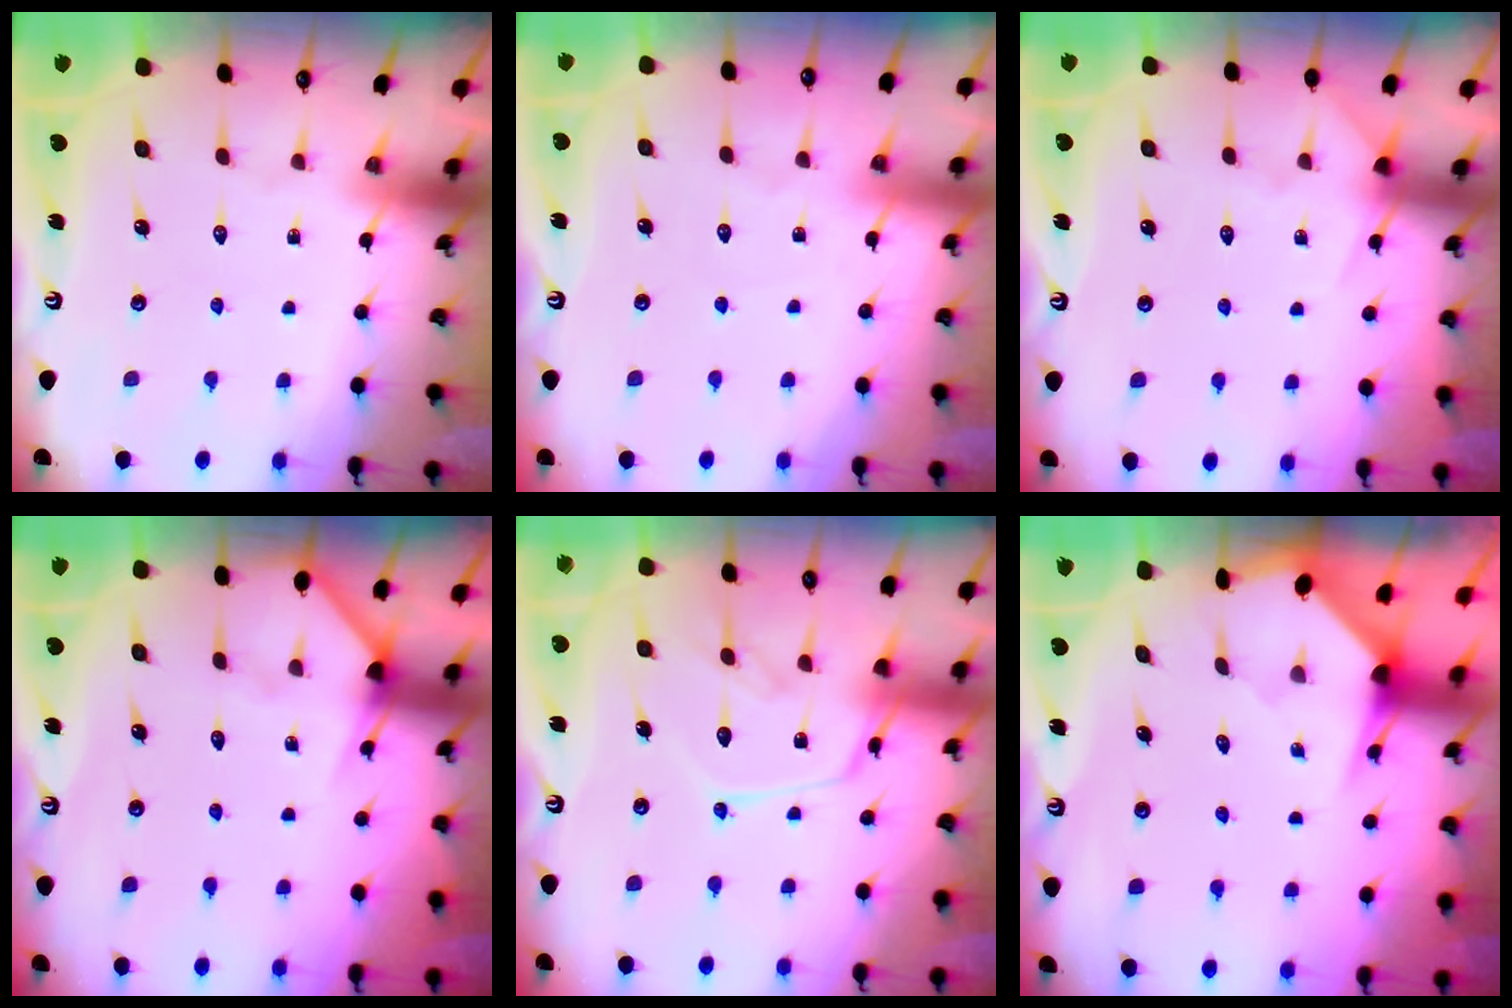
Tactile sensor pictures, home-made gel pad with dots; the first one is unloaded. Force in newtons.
{"total": 2.4, "press": 2.4, "slide": 0.3}
{"total": 6.1, "press": 6.1, "slide": 0.7}
{"total": 4.8, "press": 4.8, "slide": 0.3}
{"total": 14.5, "press": 14.5, "slide": 1.0}
{"total": 3.3, "press": 3.3, "slide": 0.3}